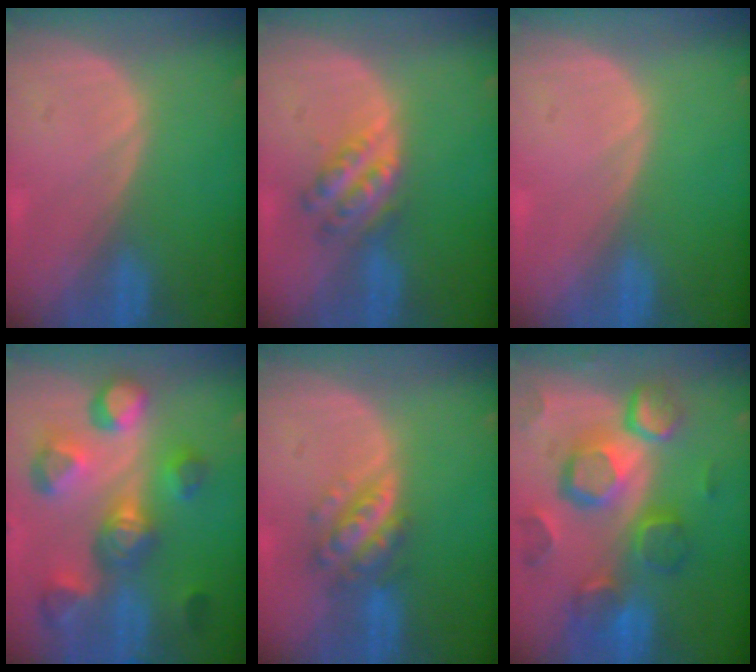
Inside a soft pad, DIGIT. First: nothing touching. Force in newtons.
{"total": 5.3, "press": 4.9, "slide": 2.0}
{"total": 0.0}
{"total": 10.8, "press": 10.0, "slide": 4.1}
{"total": 6.0, "press": 5.3, "slide": 2.8}
{"total": 12.4, "press": 10.6, "slide": 6.3}